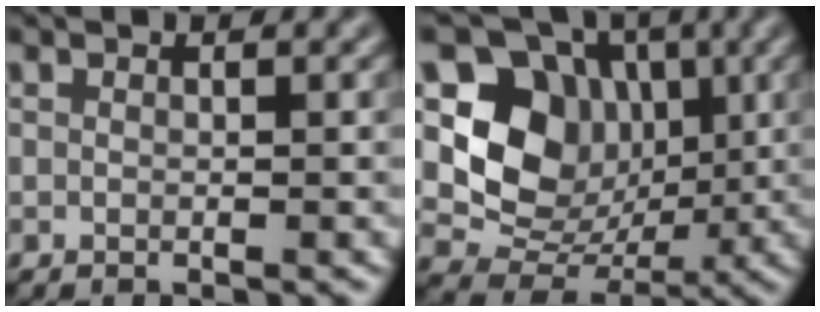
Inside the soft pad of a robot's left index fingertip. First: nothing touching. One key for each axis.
{"total": 8.4, "fx": 1.6, "fy": 7.1, "fz": 4.2, "tx": -0.055, "ty": -0.015, "tz": 0.022}